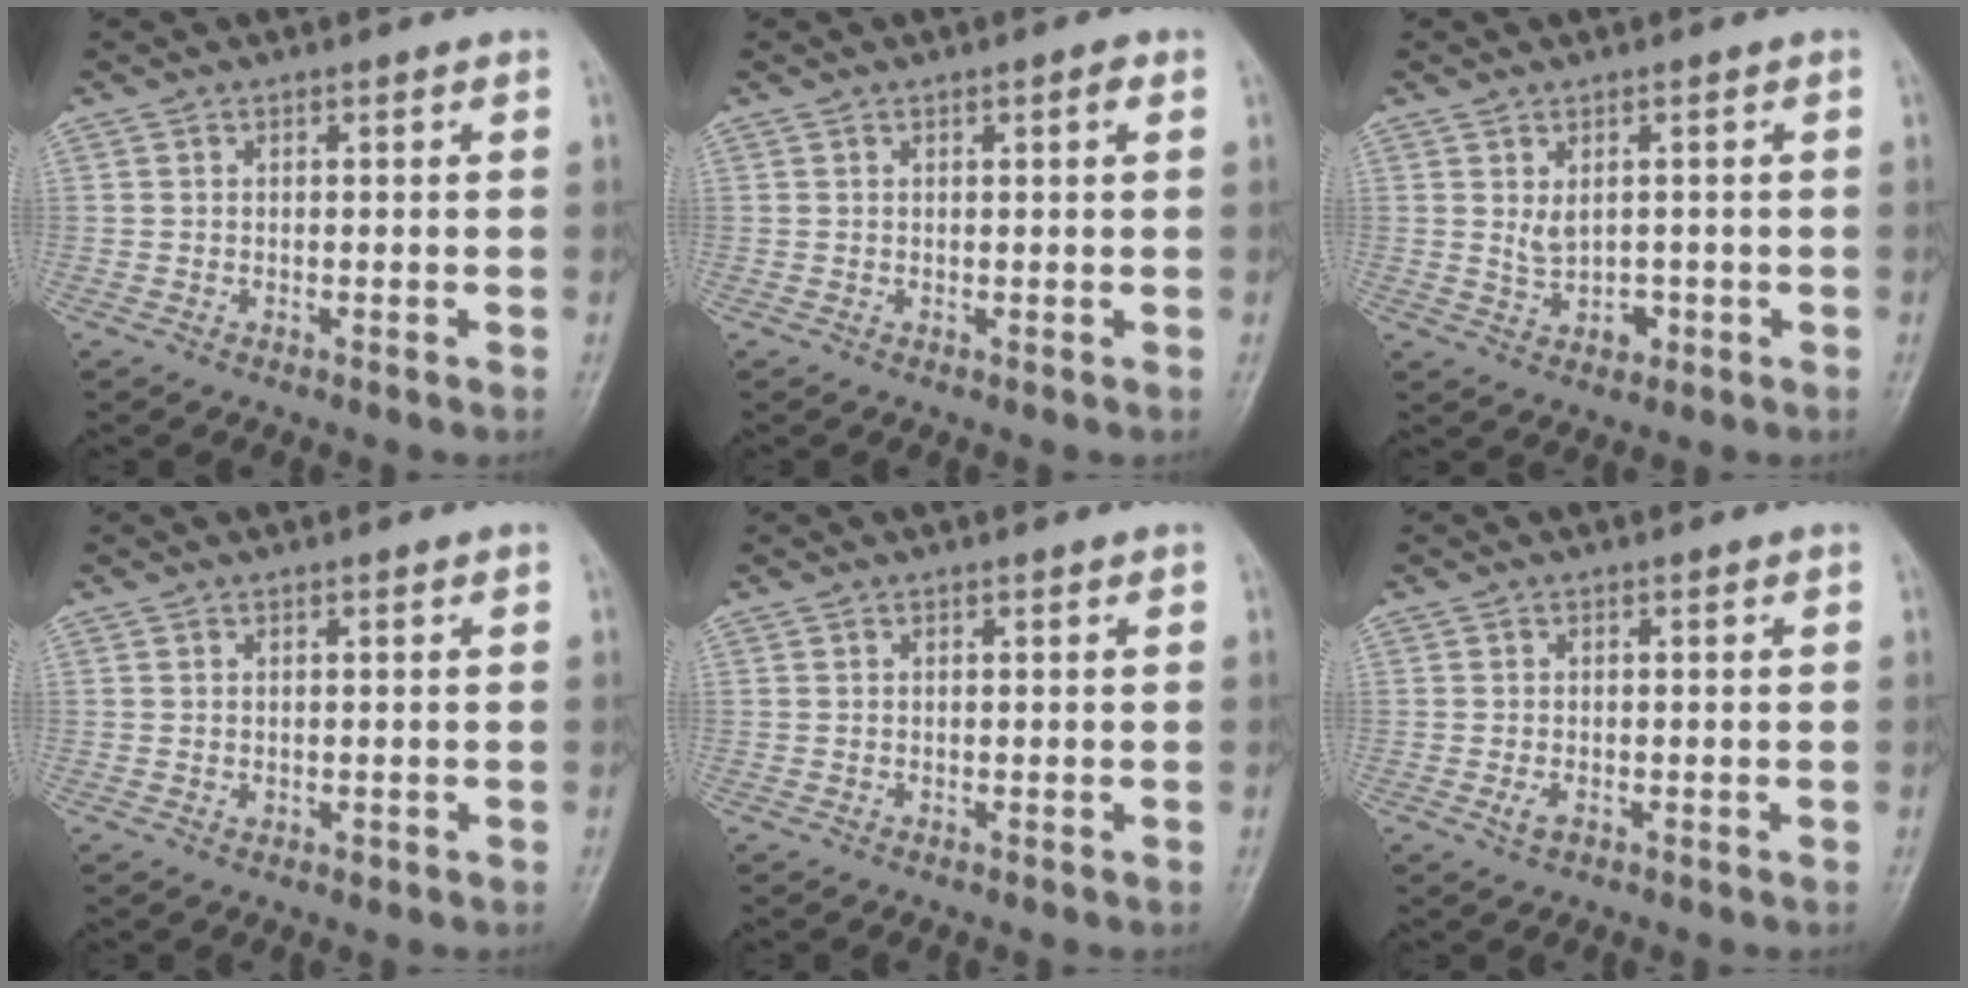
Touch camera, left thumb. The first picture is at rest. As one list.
[{"total": 1.4, "force": [0.6, 0.3, 1.2], "torque": [-0.017, 0.001, 0.007]}, {"total": 3.6, "force": [0.3, 2.5, 2.5], "torque": [-0.033, -0.006, 0.014]}, {"total": 1.0, "force": [-0.1, 0.8, 0.6], "torque": [-0.007, 0.000, 0.001]}, {"total": 0.0}, {"total": 1.8, "force": [-0.8, 1.0, 1.3], "torque": [-0.028, 0.001, -0.013]}]